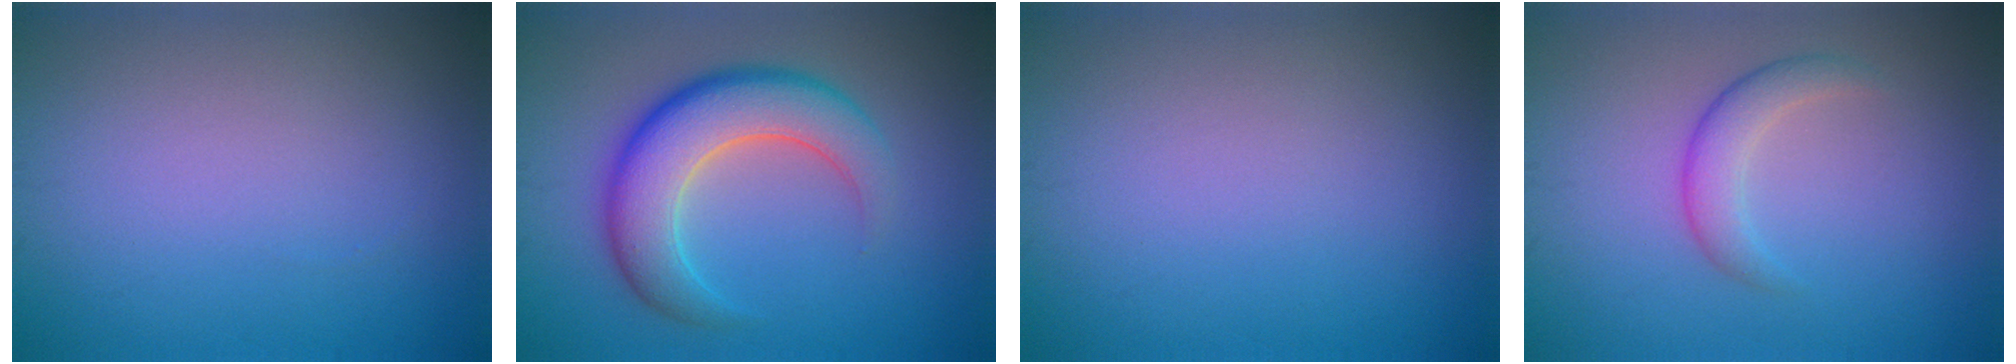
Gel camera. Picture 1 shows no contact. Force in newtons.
{"total": 7.3, "press": 7.3, "slide": 0.4}
{"total": 0.0}
{"total": 2.5, "press": 2.5, "slide": 0.0}